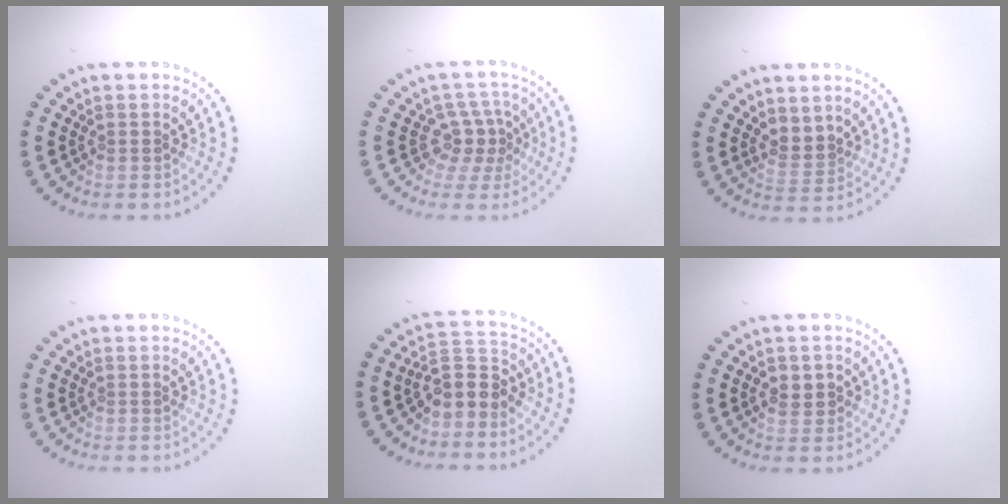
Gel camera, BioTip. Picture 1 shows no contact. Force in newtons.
{"total": 2.8, "press": 2.0, "slide": 1.9}
{"total": 1.8, "press": 1.5, "slide": 1.0}
{"total": 0.0}
{"total": 3.2, "press": 2.7, "slide": 1.6}
{"total": 1.9, "press": 1.8, "slide": 0.4}